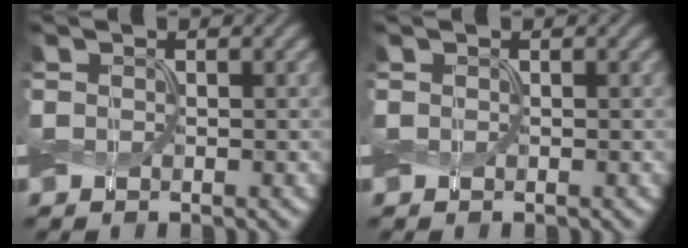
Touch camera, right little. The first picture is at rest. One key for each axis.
{"total": 0.0}